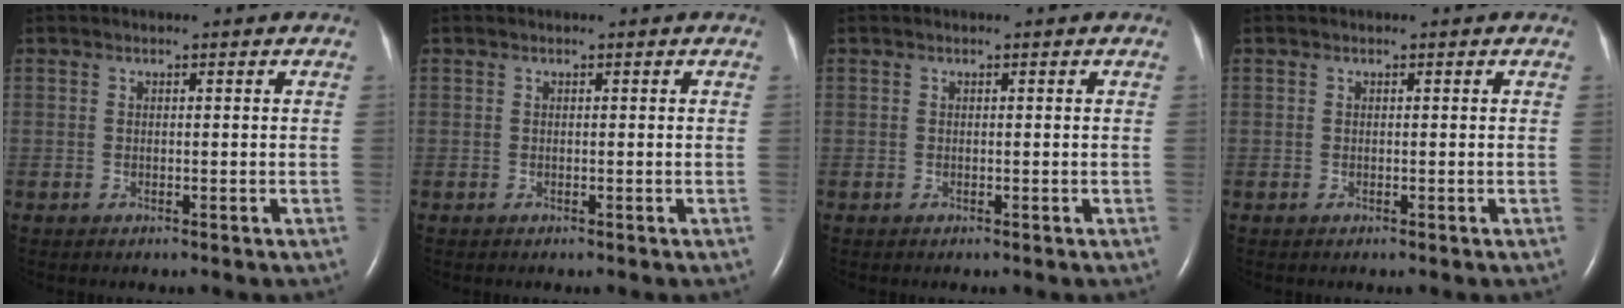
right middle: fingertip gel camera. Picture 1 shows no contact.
{"total": 0.0}
{"total": 0.0}
{"total": 0.0}